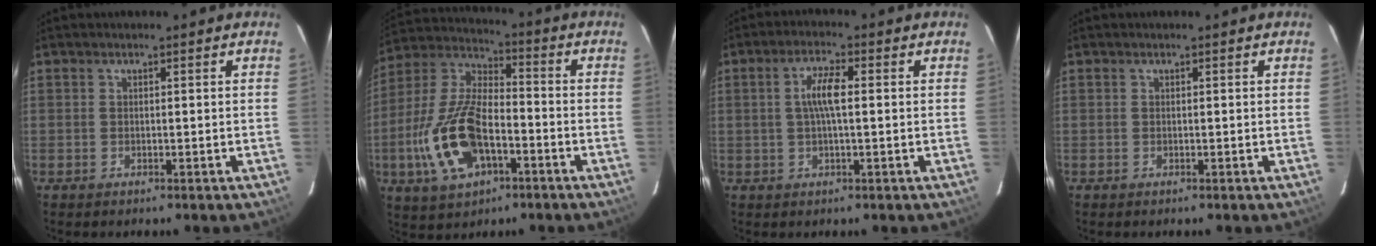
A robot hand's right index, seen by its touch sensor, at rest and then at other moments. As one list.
[{"total": 17.6, "force": [-6.1, 8.7, 14.1], "torque": [-0.311, -0.001, -0.109]}, {"total": 5.8, "force": [0.9, -0.9, 5.6], "torque": [-0.103, -0.001, 0.019]}, {"total": 0.0}]